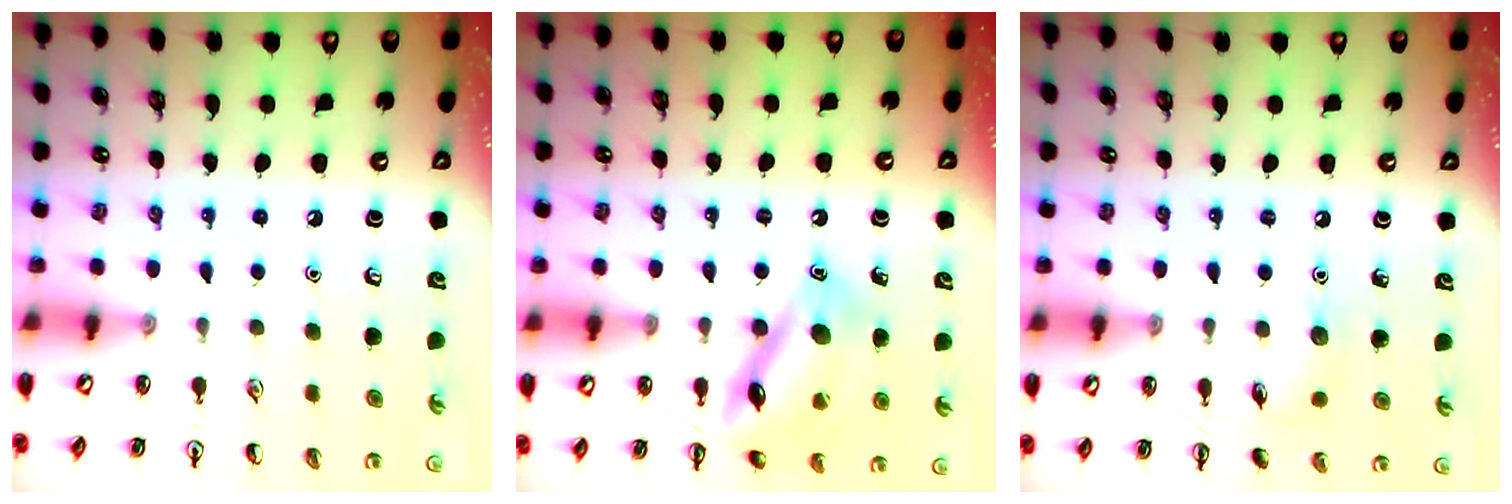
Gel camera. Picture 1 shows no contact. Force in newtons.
{"total": 14.2, "press": 14.2, "slide": 1.1}
{"total": 6.0, "press": 5.9, "slide": 1.5}